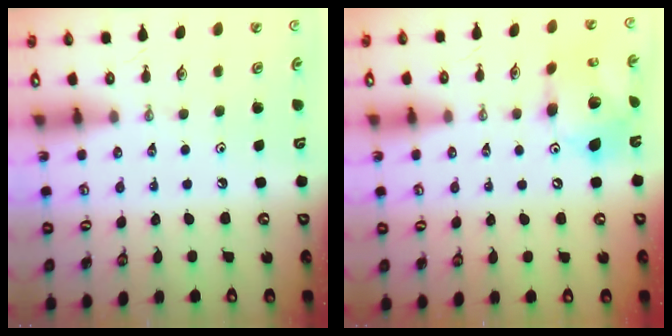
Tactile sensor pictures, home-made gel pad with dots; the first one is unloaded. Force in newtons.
{"total": 12.5, "press": 12.5, "slide": 1.3}